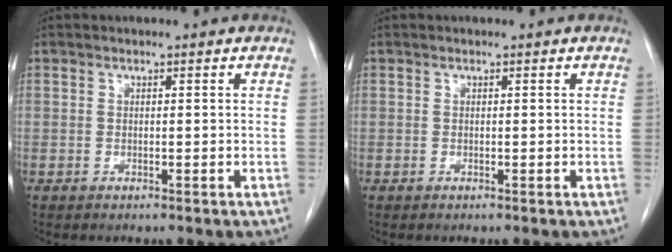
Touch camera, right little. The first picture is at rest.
{"total": 0.0}